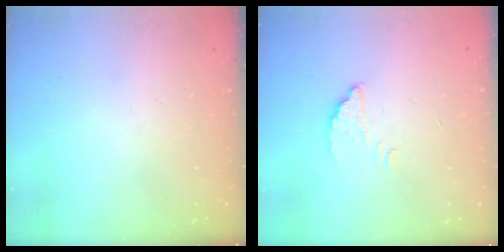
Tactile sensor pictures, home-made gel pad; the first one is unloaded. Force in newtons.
{"total": 1.8, "press": 1.8, "slide": 0.1}